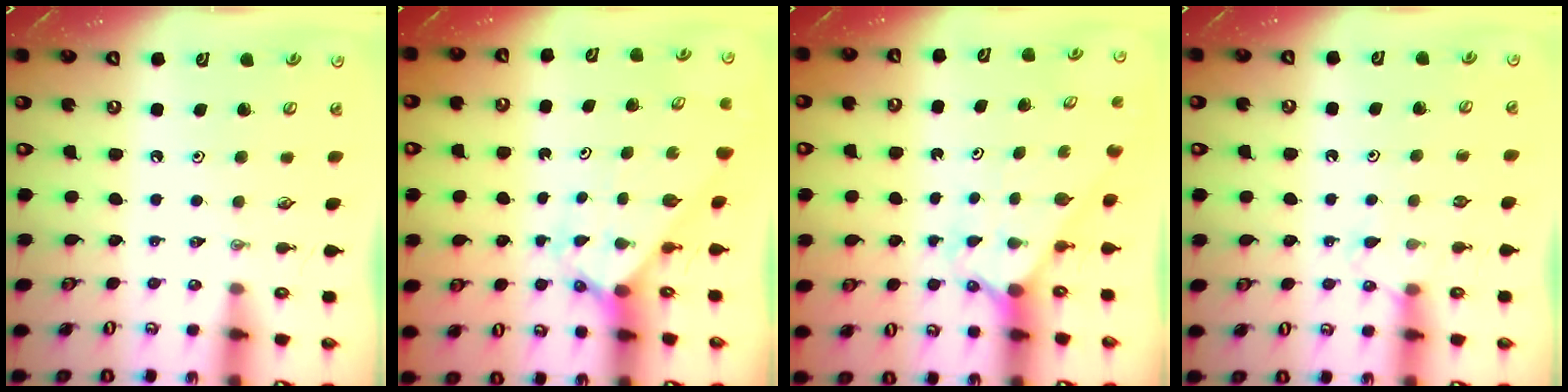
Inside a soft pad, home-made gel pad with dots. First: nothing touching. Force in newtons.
{"total": 2.1, "press": 2.1, "slide": 0.1}
{"total": 1.8, "press": 1.8, "slide": 0.1}
{"total": 5.4, "press": 5.4, "slide": 0.6}